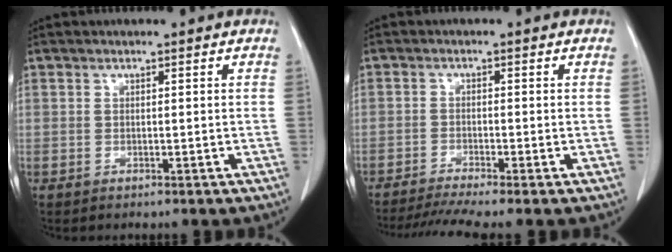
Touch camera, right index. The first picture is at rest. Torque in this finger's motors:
{"motor_torque": [0.43, -0.62, 0.06, 0.02]}